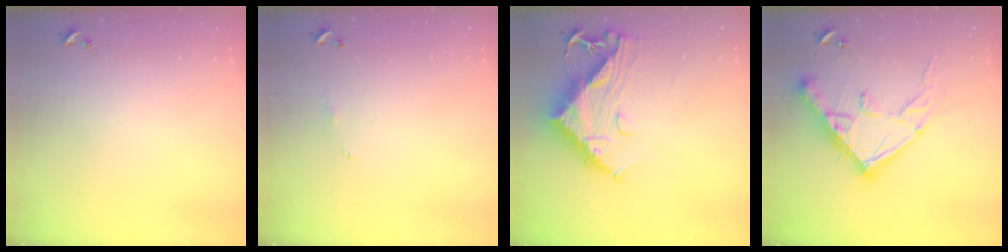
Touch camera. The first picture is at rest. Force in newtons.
{"total": 3.6, "press": 3.6, "slide": 0.1}
{"total": 14.1, "press": 14.0, "slide": 1.3}
{"total": 19.6, "press": 19.5, "slide": 2.0}